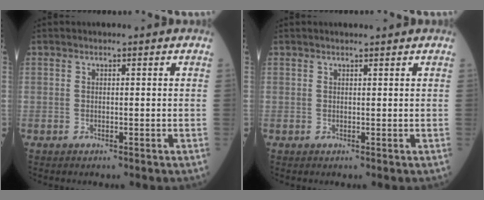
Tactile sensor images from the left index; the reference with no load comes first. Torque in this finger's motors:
{"motor_torque": [0.38, -0.39, -0.02, 0.00]}